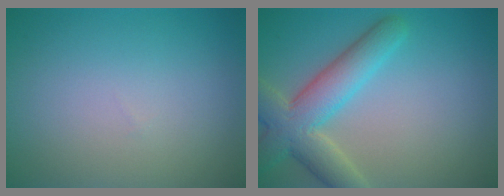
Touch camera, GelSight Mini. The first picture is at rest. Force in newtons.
{"total": 6.3, "press": 6.3, "slide": 0.5}